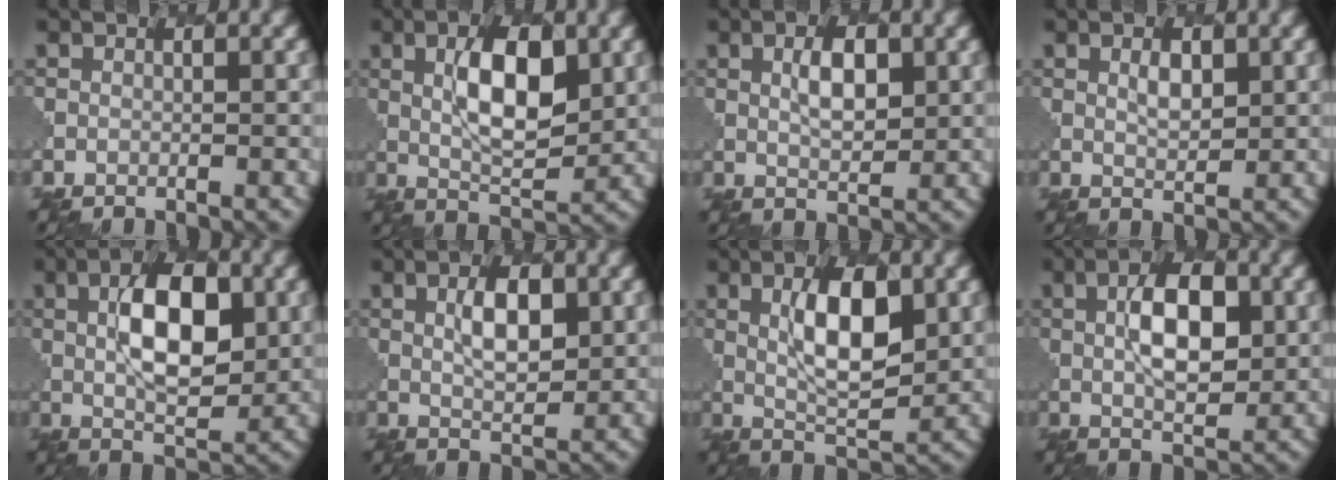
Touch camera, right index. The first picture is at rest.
{"total": 6.6, "force": [1.4, 2.7, 5.9], "torque": [-0.098, 0.002, 0.026]}
{"total": 3.2, "force": [1.0, 1.4, 2.6], "torque": [-0.049, 0.002, 0.019]}
{"total": 1.7, "force": [0.8, 0.8, 1.3], "torque": [-0.024, 0.000, 0.017]}
{"total": 7.9, "force": [1.4, 3.6, 6.9], "torque": [-0.111, 0.006, 0.023]}
{"total": 3.8, "force": [1.1, 1.7, 3.2], "torque": [-0.062, 0.002, 0.022]}
{"total": 6.4, "force": [1.4, 2.5, 5.8], "torque": [-0.097, 0.001, 0.027]}
{"total": 6.3, "force": [1.2, 2.9, 5.4], "torque": [-0.088, 0.005, 0.021]}